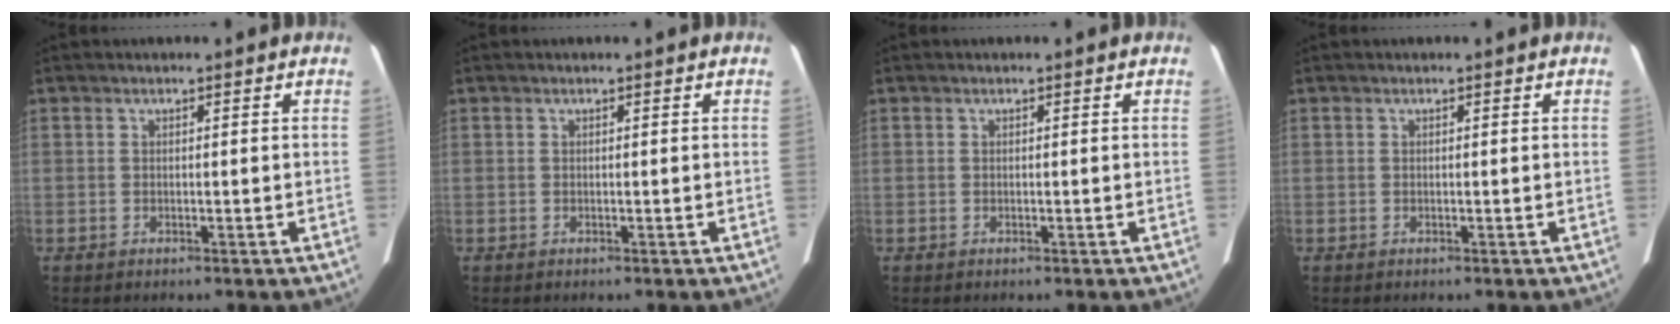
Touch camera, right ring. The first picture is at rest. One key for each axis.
{"total": 0.0}
{"total": 0.0}
{"total": 0.0}